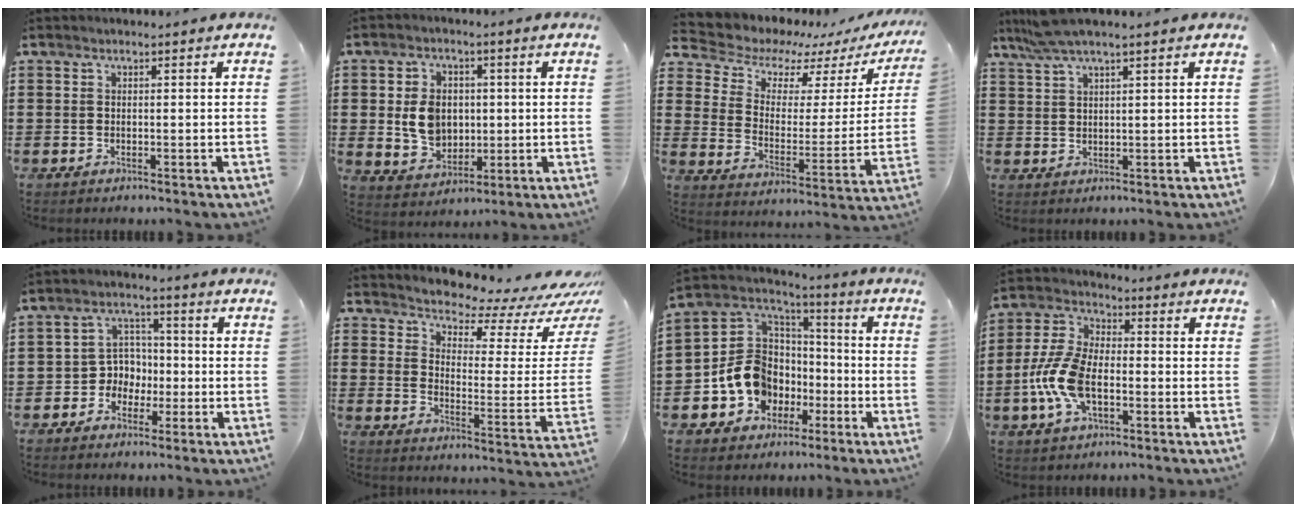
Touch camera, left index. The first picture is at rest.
{"total": 7.0, "force": [0.6, 5.6, 4.1], "torque": [-0.083, 0.007, 0.008]}
{"total": 5.6, "force": [4.9, 2.7, 1.0], "torque": [-0.048, -0.042, 0.080]}
{"total": 4.4, "force": [3.4, 0.3, 2.8], "torque": [-0.063, -0.003, 0.062]}
{"total": 5.1, "force": [-1.6, 4.7, 1.3], "torque": [-0.042, 0.014, -0.034]}
{"total": 4.4, "force": [4.2, 1.0, 1.0], "torque": [-0.039, -0.042, 0.067]}
{"total": 10.9, "force": [-3.5, 9.5, 3.9], "torque": [-0.125, 0.007, -0.064]}
{"total": 9.6, "force": [-2.7, 4.9, 7.8], "torque": [-0.194, -0.007, -0.056]}